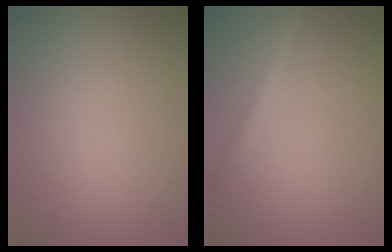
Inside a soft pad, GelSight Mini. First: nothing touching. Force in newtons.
{"total": 3.0, "press": 3.0, "slide": 0.1}